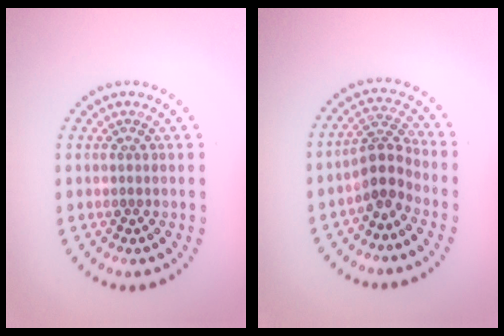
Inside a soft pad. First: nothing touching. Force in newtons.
{"total": 3.0, "press": 2.3, "slide": 2.0}